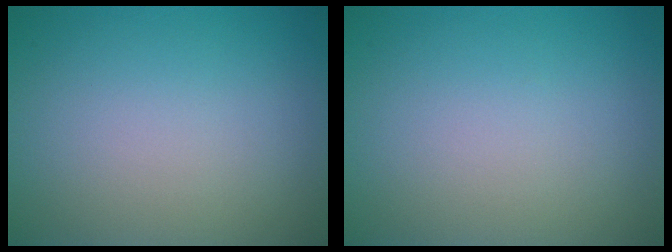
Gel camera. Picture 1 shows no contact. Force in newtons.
{"total": 0.0}